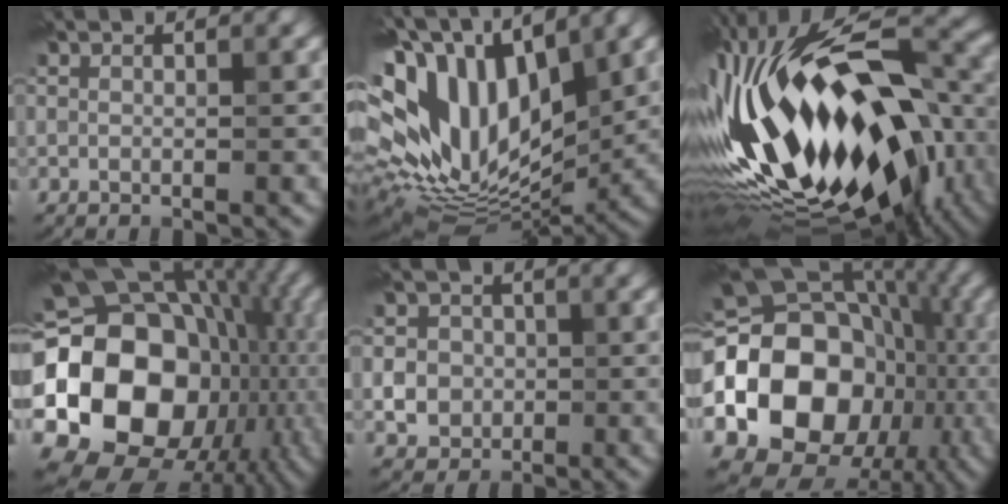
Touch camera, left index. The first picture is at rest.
{"total": 16.8, "force": [4.5, 9.8, 12.8], "torque": [-0.267, 0.010, 0.096]}
{"total": 20.3, "force": [-3.1, 10.3, 17.2], "torque": [-0.328, -0.022, -0.050]}
{"total": 23.5, "force": [-1.5, 19.5, 12.9], "torque": [-0.242, -0.015, -0.054]}
{"total": 4.0, "force": [-0.3, 3.7, 1.4], "torque": [-0.015, 0.011, -0.019]}
{"total": 19.0, "force": [-3.0, 15.4, 10.8], "torque": [-0.194, -0.019, -0.057]}